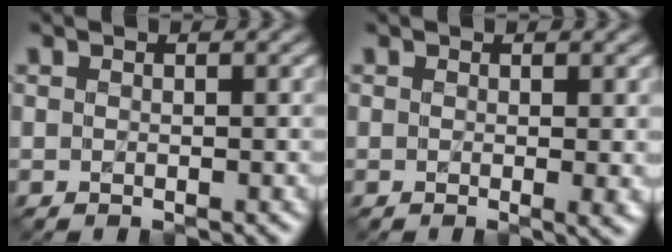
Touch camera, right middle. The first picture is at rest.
{"total": 1.1, "force": [0.2, 0.1, 1.1], "torque": [-0.016, -0.002, 0.001]}